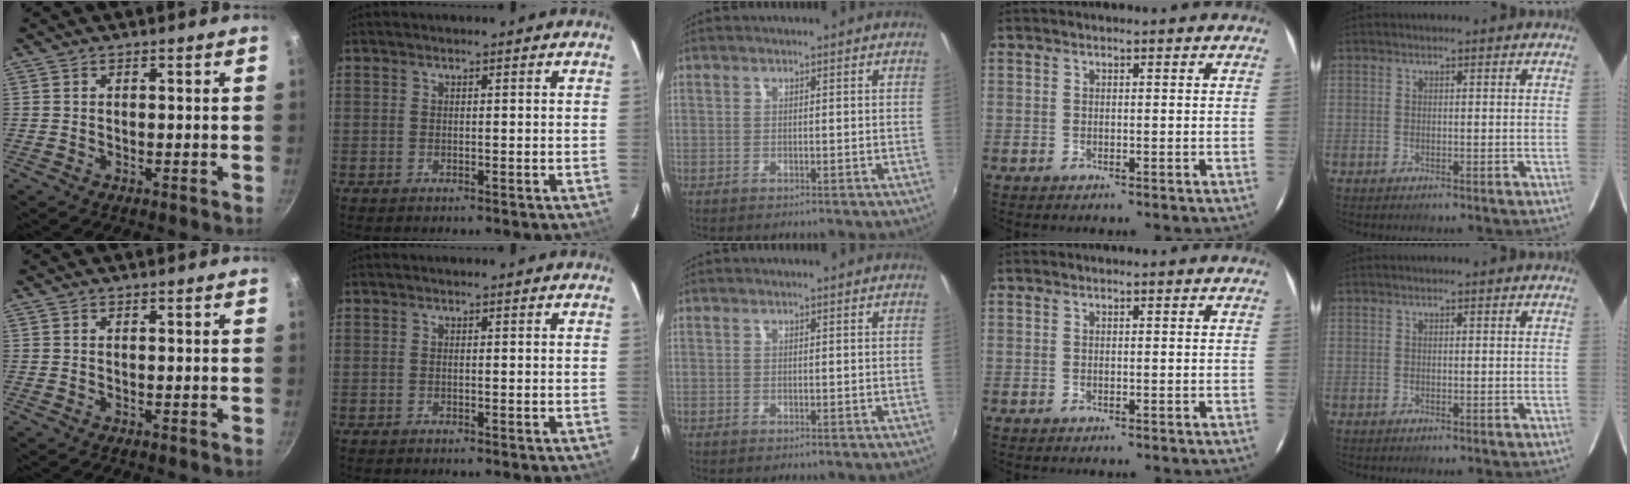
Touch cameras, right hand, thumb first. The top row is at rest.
{}